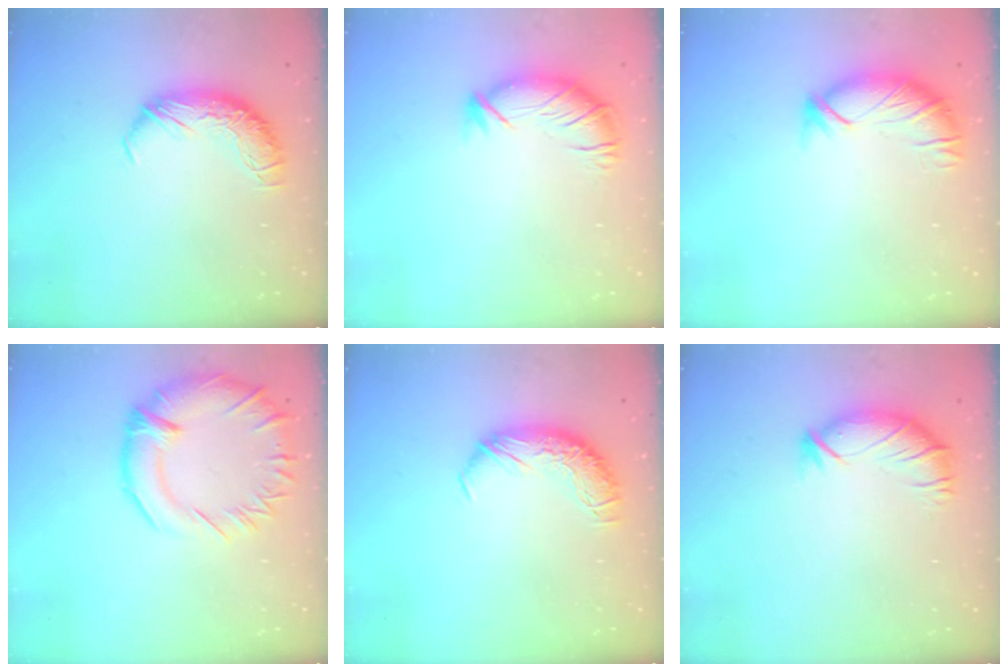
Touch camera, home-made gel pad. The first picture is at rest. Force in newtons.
{"total": 2.8, "press": 2.0, "slide": 2.0}
{"total": 3.6, "press": 3.4, "slide": 1.3}
{"total": 7.3, "press": 6.7, "slide": 2.9}
{"total": 0.0}
{"total": 3.1, "press": 2.4, "slide": 1.9}